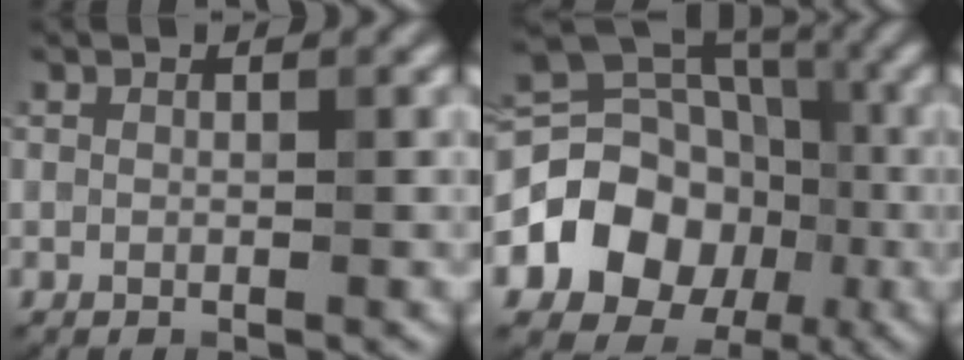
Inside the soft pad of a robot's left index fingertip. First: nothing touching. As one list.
[{"total": 10.6, "force": [-2.8, 8.9, 5.1], "torque": [-0.076, 0.001, -0.078]}]